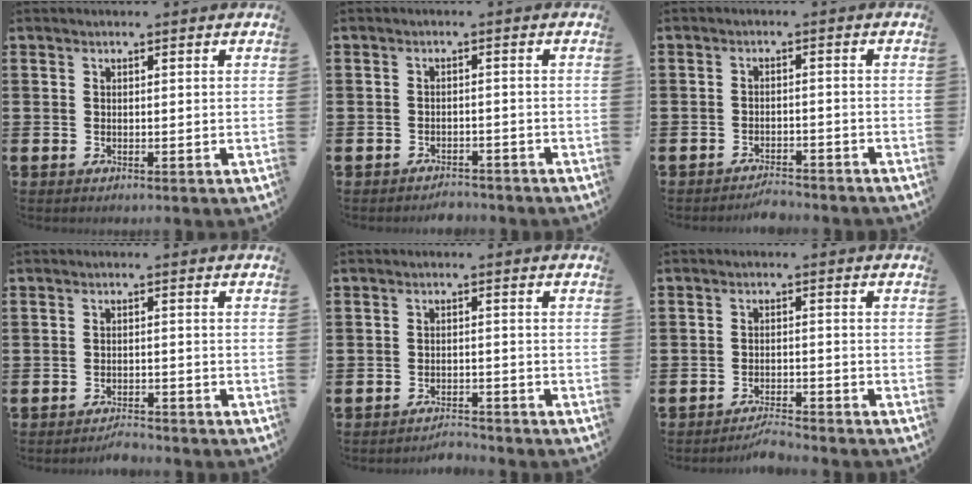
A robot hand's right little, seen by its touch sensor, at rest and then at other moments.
{"total": 1.9, "force": [-1.8, 0.2, -0.2], "torque": [-0.003, 0.005, -0.041]}
{"total": 2.3, "force": [-2.3, 0.1, 0.2], "torque": [-0.009, 0.005, -0.048]}
{"total": 1.8, "force": [-1.8, 0.1, 0.2], "torque": [-0.009, 0.004, -0.038]}
{"total": 2.3, "force": [-2.3, 0.0, 0.0], "torque": [-0.007, 0.003, -0.048]}
{"total": 2.6, "force": [-2.6, 0.0, 0.4], "torque": [-0.010, 0.006, -0.054]}